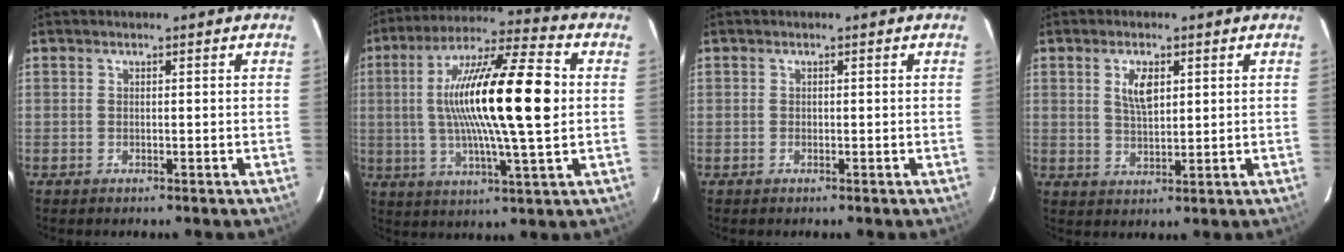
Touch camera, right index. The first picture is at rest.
{"total": 20.6, "force": [1.7, 2.6, 20.4], "torque": [-0.366, 0.011, 0.023]}
{"total": 0.0}
{"total": 4.9, "force": [1.8, 2.3, 3.9], "torque": [-0.070, 0.004, 0.034]}